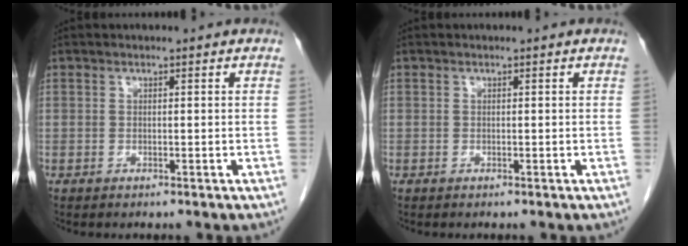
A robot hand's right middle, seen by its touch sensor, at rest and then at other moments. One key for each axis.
{"total": 0.0}